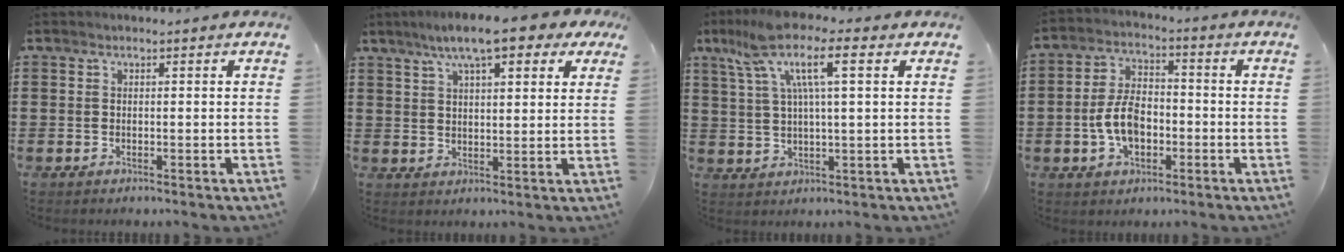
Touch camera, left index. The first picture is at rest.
{"total": 8.8, "force": [6.4, 1.8, 5.9], "torque": [-0.113, -0.005, 0.112]}
{"total": 9.5, "force": [4.1, 2.1, 8.3], "torque": [-0.181, 0.003, 0.064]}
{"total": 7.6, "force": [-2.1, 4.4, 5.8], "torque": [-0.135, 0.003, -0.046]}